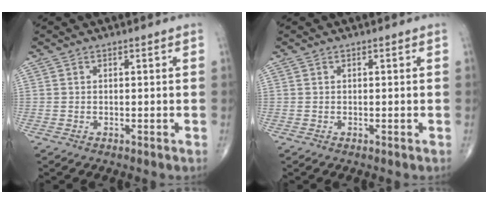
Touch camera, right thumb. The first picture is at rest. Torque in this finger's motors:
{"motor_torque": [-0.02, 0.02, 0.00, 0.00, 0.00]}